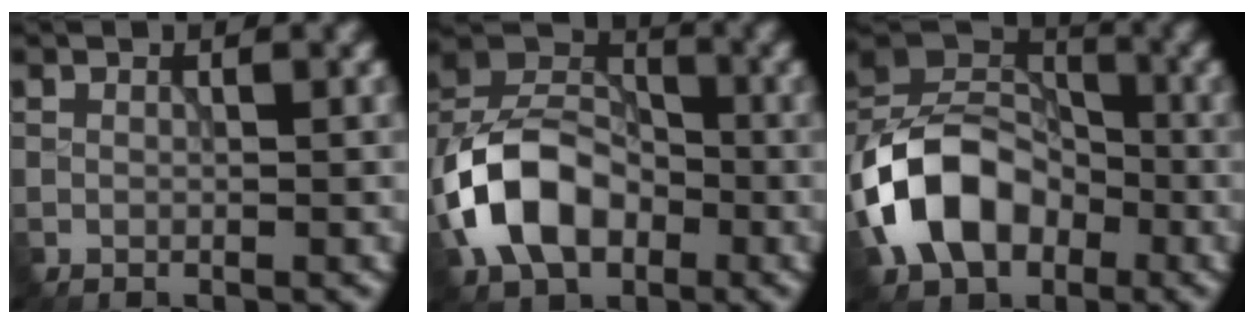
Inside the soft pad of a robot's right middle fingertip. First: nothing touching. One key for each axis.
{"total": 9.6, "fx": -3.3, "fy": 6.6, "fz": 6.2, "tx": -0.123, "ty": 0.012, "tz": -0.077}
{"total": 10.8, "fx": -3.8, "fy": 7.7, "fz": 6.6, "tx": -0.130, "ty": 0.007, "tz": -0.084}